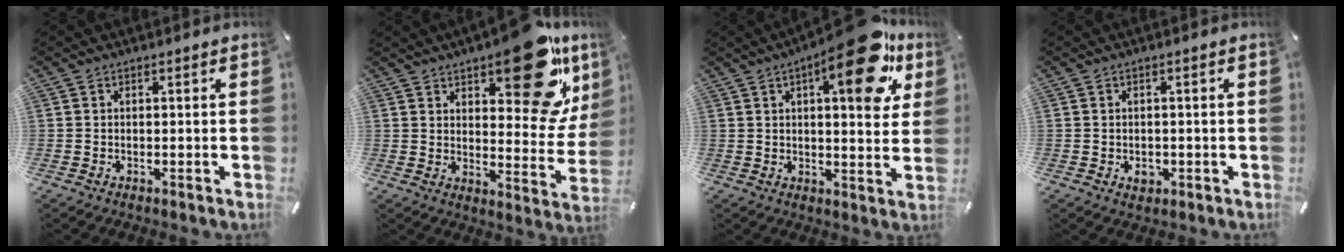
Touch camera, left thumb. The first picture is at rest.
{"total": 23.2, "force": [13.9, 10.6, 15.3], "torque": [-0.176, -0.097, 0.226]}
{"total": 18.4, "force": [9.8, 6.0, 14.3], "torque": [-0.193, -0.052, 0.147]}
{"total": 2.4, "force": [-0.6, 1.9, 1.3], "torque": [-0.014, 0.000, -0.013]}